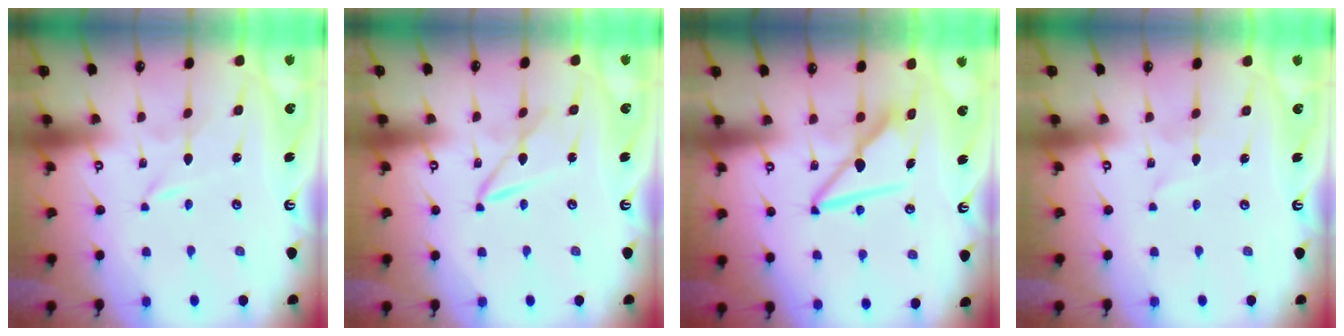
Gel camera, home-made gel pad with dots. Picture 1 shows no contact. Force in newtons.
{"total": 5.1, "press": 5.1, "slide": 0.2}
{"total": 9.1, "press": 9.1, "slide": 0.7}
{"total": 1.9, "press": 1.9, "slide": 0.2}